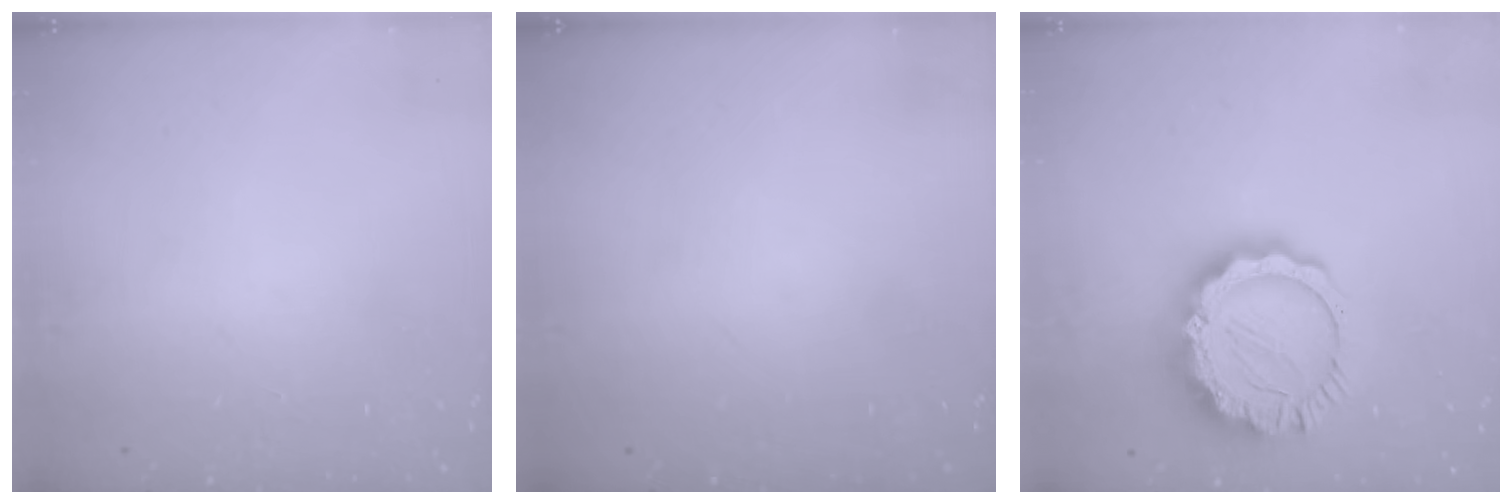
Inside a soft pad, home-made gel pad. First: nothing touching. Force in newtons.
{"total": 0.0}
{"total": 14.7, "press": 14.6, "slide": 1.3}